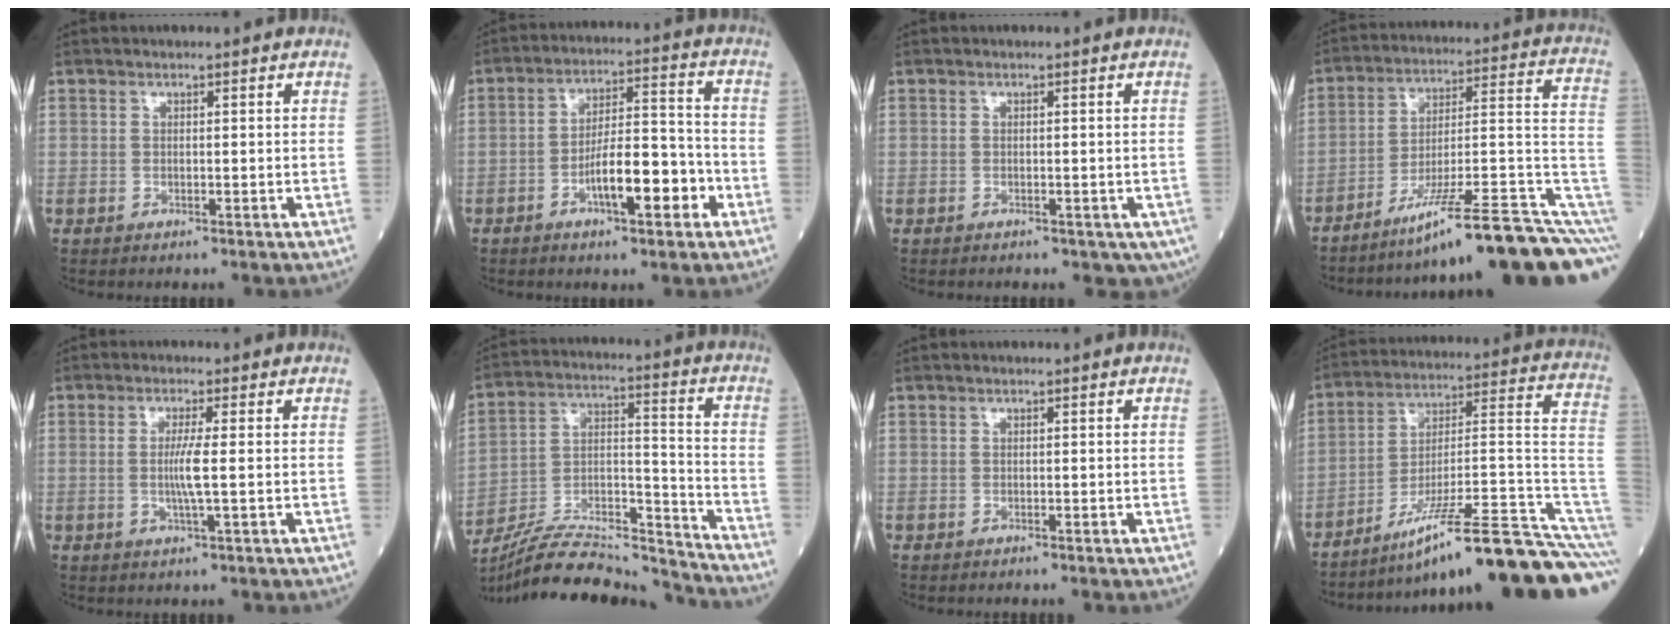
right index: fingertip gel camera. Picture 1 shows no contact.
{"total": 9.7, "force": [-4.0, 2.5, 8.5], "torque": [-0.148, 0.018, -0.062]}
{"total": 4.2, "force": [-2.3, 2.2, 2.7], "torque": [-0.023, -0.003, -0.033]}
{"total": 20.5, "force": [-13.2, 0.6, 15.6], "torque": [-0.143, 0.038, -0.208]}
{"total": 3.6, "force": [-0.1, -0.5, 3.6], "torque": [-0.078, -0.006, -0.001]}
{"total": 21.3, "force": [-20.4, 1.9, 5.9], "torque": [-0.125, 0.018, -0.337]}
{"total": 0.0}
{"total": 23.2, "force": [-16.4, 0.0, 16.4], "torque": [-0.154, 0.032, -0.263]}